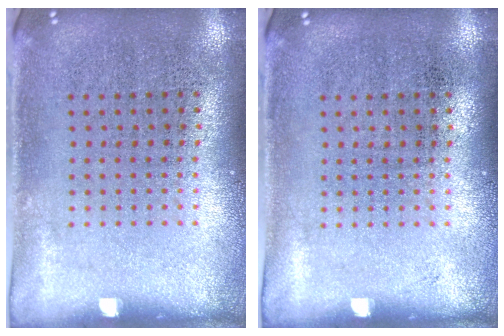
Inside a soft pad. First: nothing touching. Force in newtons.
{"total": 0.0}